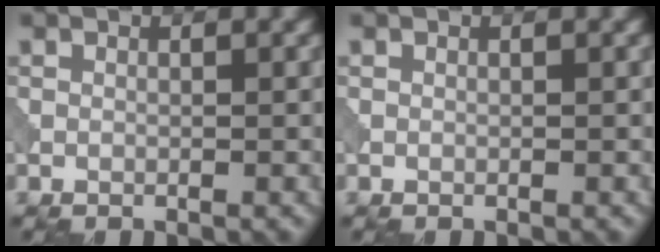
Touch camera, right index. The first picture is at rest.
{"total": 0.0}